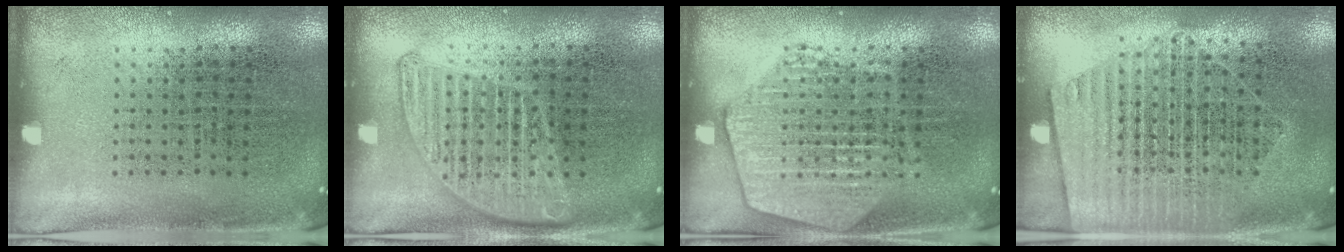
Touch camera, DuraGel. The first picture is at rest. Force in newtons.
{"total": 1.4, "press": 1.4, "slide": 0.2}
{"total": 2.8, "press": 2.7, "slide": 0.4}
{"total": 1.6, "press": 1.5, "slide": 0.7}